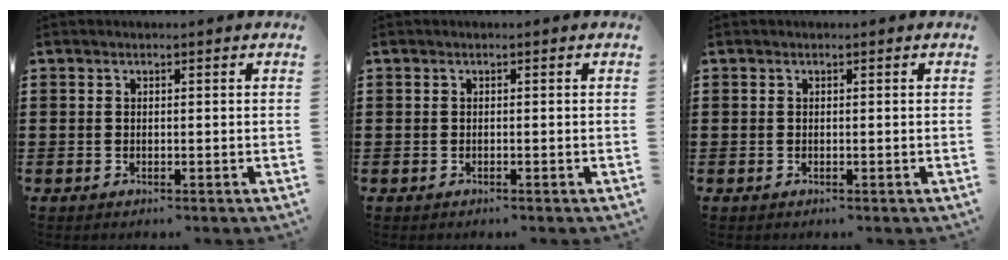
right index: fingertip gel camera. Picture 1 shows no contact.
{"total": 0.0}
{"total": 0.0}